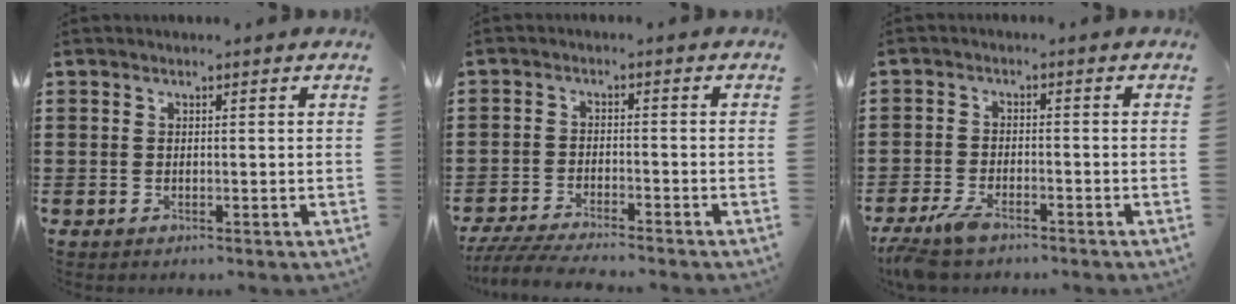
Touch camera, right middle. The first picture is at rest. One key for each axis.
{"total": 4.5, "fx": -4.3, "fy": 0.1, "fz": 1.4, "tx": -0.043, "ty": -0.014, "tz": -0.090}
{"total": 3.9, "fx": -3.1, "fy": 1.0, "fz": 2.0, "tx": -0.055, "ty": -0.006, "tz": -0.066}